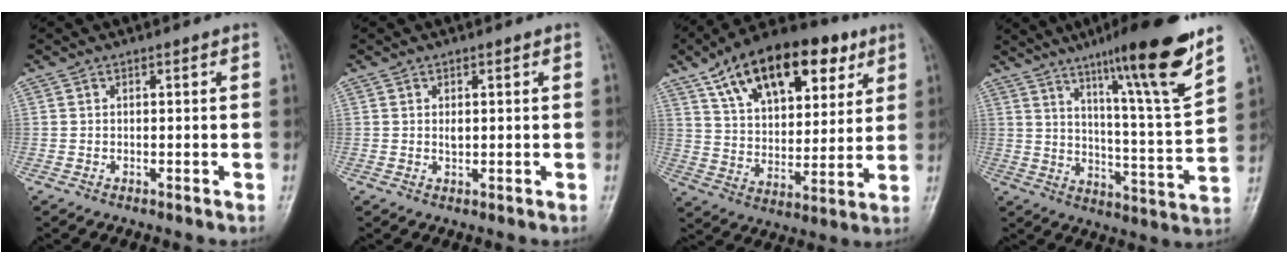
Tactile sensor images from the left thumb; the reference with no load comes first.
{"total": 1.4, "force": [0.3, 0.8, 1.1], "torque": [-0.017, -0.003, 0.007]}
{"total": 22.5, "force": [11.5, 12.0, 15.1], "torque": [-0.208, -0.016, 0.192]}
{"total": 19.4, "force": [12.5, 1.3, 14.9], "torque": [-0.202, -0.066, 0.192]}